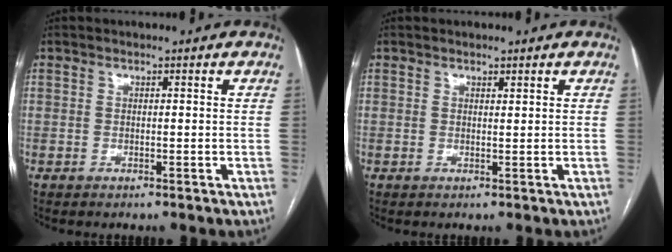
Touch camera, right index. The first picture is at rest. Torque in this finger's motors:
{"motor_torque": [-0.05, 0.37, -0.01, 0.00]}